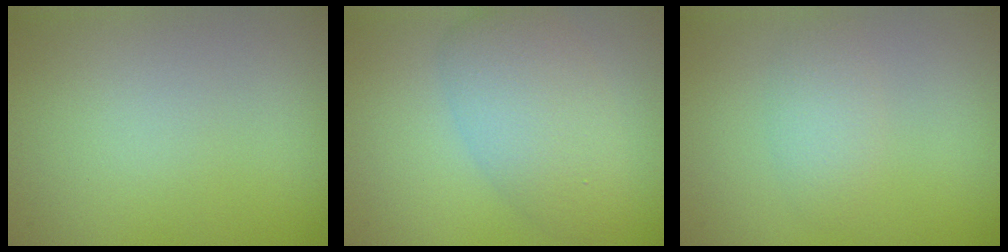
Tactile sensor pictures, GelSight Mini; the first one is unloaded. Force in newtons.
{"total": 5.2, "press": 5.2, "slide": 0.3}
{"total": 1.8, "press": 1.8, "slide": 0.1}